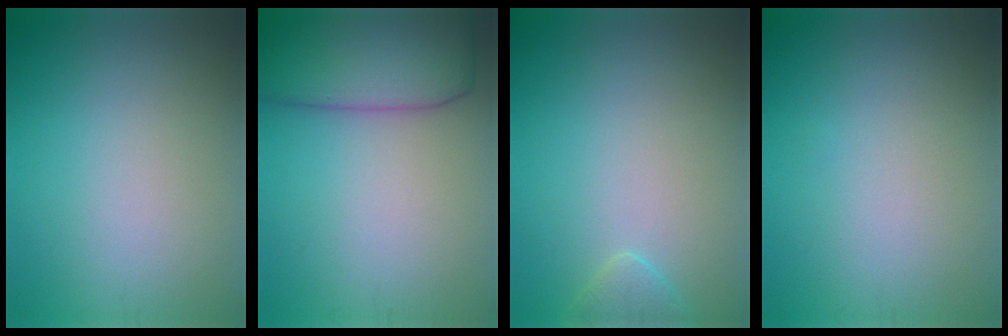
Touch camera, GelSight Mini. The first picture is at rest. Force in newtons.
{"total": 6.7, "press": 6.7, "slide": 0.2}
{"total": 1.5, "press": 1.5, "slide": 0.1}
{"total": 0.0}